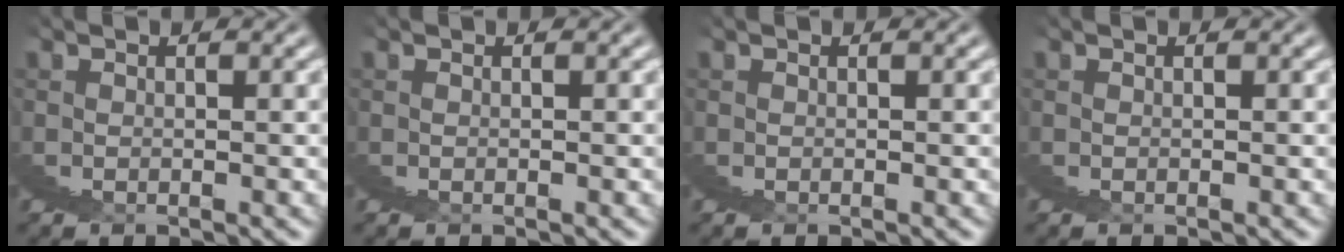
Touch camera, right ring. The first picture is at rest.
{"total": 0.0}
{"total": 0.0}
{"total": 0.0}